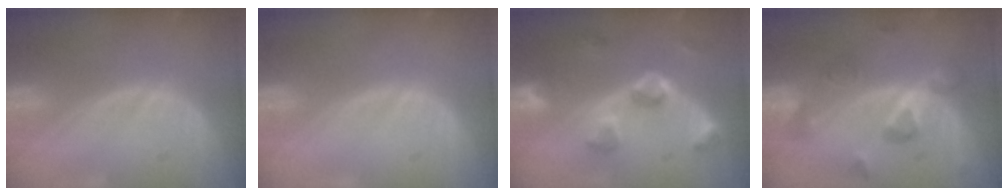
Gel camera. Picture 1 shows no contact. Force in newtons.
{"total": 0.0}
{"total": 7.7, "press": 7.0, "slide": 3.2}
{"total": 7.4, "press": 7.3, "slide": 0.8}